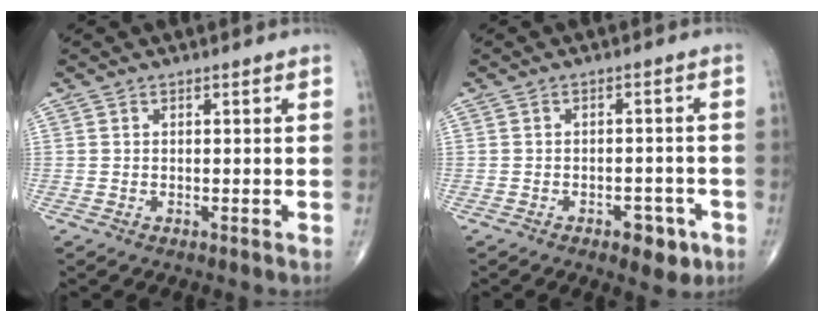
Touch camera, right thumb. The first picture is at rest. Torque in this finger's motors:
{"motor_torque": [0.53, 0.69, -0.20, -0.25, 0.08]}